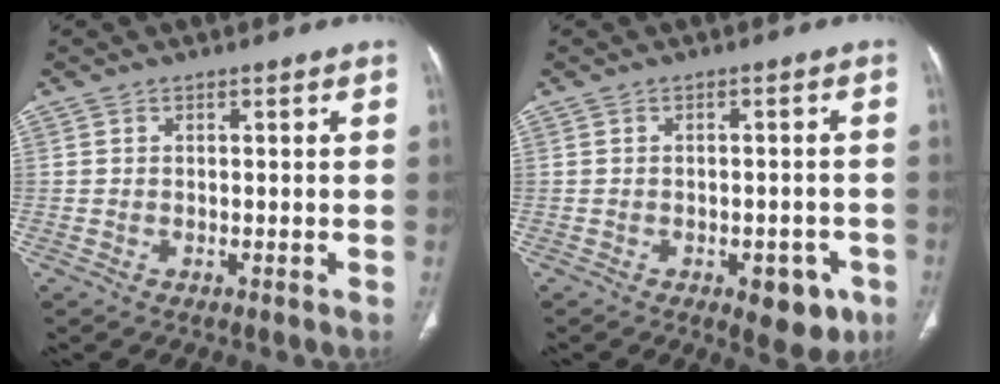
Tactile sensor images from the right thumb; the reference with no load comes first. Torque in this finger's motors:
{"motor_torque": [0.67, 1.17, -0.13, 0.05, 0.10]}